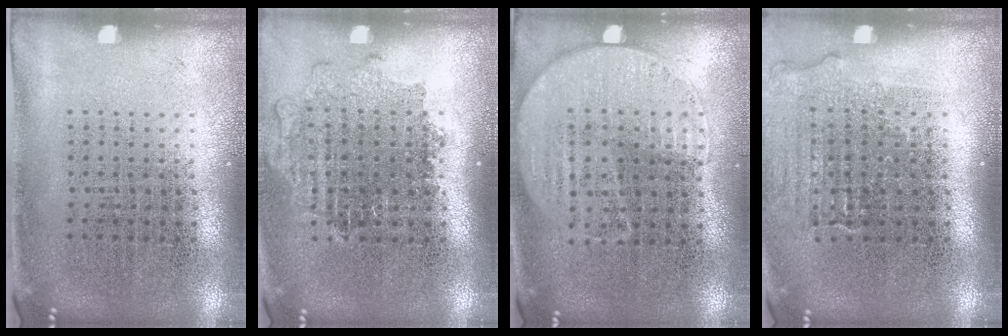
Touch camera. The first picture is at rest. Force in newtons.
{"total": 1.3, "press": 1.1, "slide": 0.6}
{"total": 1.1, "press": 1.0, "slide": 0.5}
{"total": 1.1, "press": 1.1, "slide": 0.3}